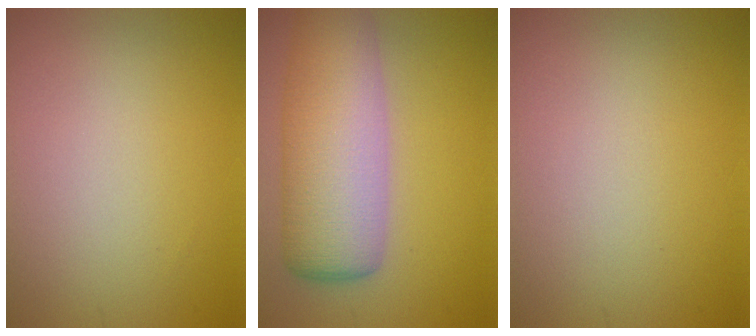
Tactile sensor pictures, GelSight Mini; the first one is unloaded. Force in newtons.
{"total": 9.9, "press": 9.9, "slide": 0.5}
{"total": 0.0}